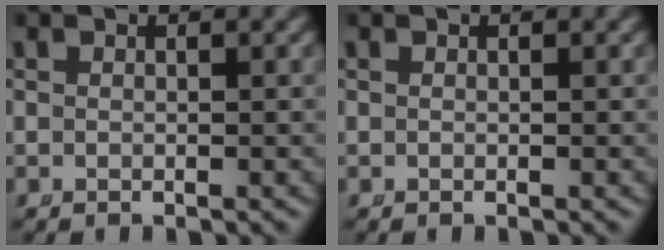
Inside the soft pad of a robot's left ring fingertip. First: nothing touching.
{"total": 0.0}